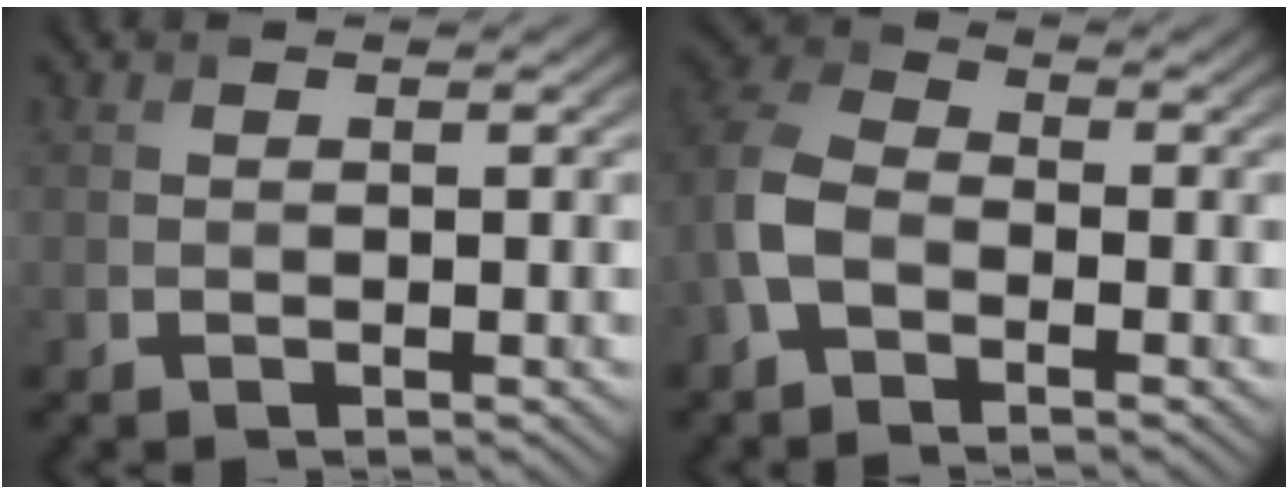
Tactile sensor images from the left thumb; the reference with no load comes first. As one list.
[{"total": 6.7, "force": [-2.5, 4.3, 4.6], "torque": [-0.117, 0.007, -0.063]}]